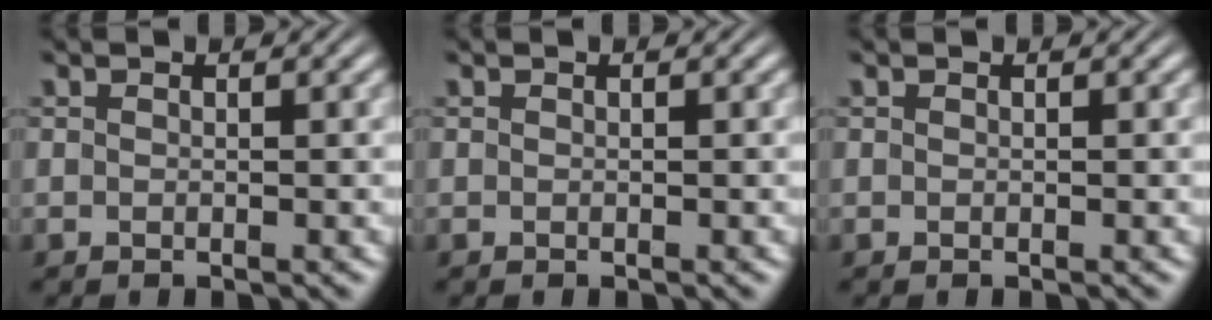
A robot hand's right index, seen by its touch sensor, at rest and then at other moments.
{"total": 0.0}
{"total": 0.0}